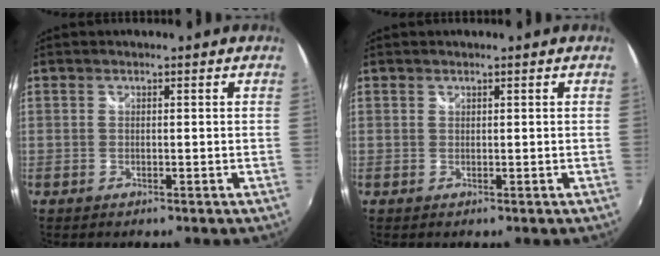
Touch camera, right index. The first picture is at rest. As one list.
[{"total": 0.0}]